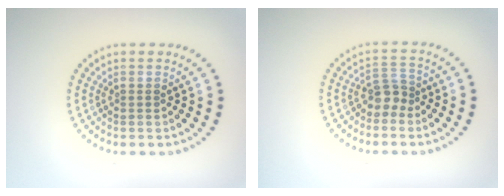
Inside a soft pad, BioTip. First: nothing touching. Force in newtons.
{"total": 1.9, "press": 1.6, "slide": 1.1}